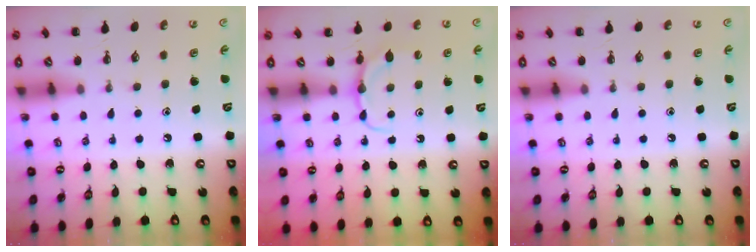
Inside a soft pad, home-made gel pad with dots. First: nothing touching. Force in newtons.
{"total": 5.2, "press": 5.1, "slide": 1.1}
{"total": 0.0}